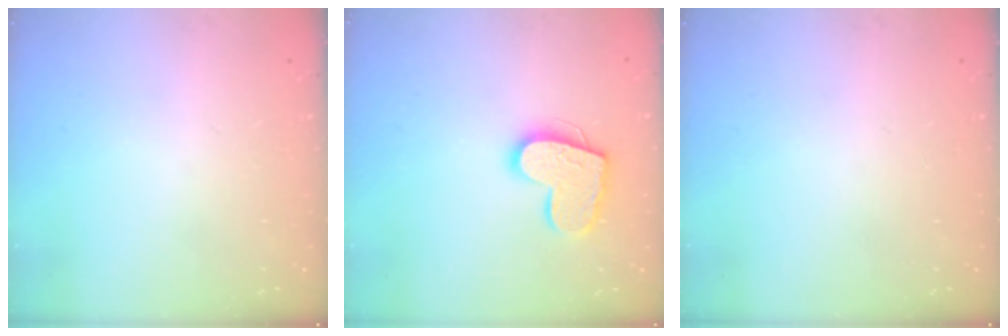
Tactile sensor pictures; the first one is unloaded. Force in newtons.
{"total": 14.6, "press": 14.6, "slide": 1.1}
{"total": 0.0}